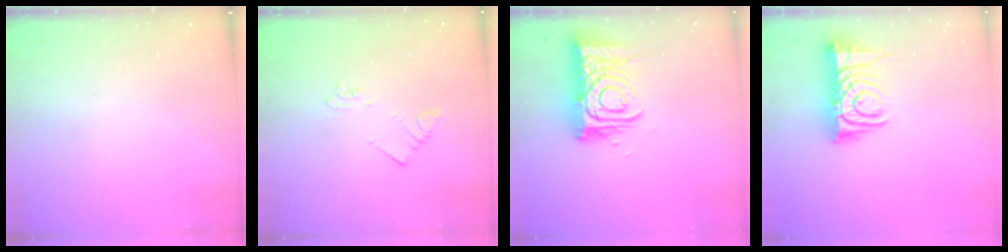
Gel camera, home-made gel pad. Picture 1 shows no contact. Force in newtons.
{"total": 2.1, "press": 2.1, "slide": 0.4}
{"total": 14.2, "press": 14.1, "slide": 1.5}
{"total": 10.7, "press": 10.6, "slide": 1.2}